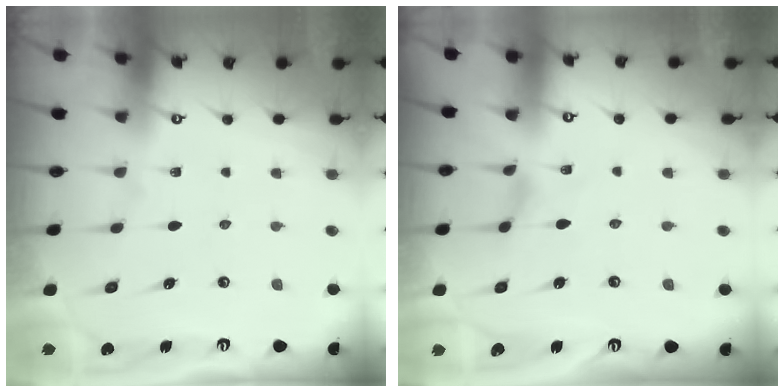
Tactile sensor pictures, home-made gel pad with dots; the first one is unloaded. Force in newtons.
{"total": 0.9, "press": 0.8, "slide": 0.3}